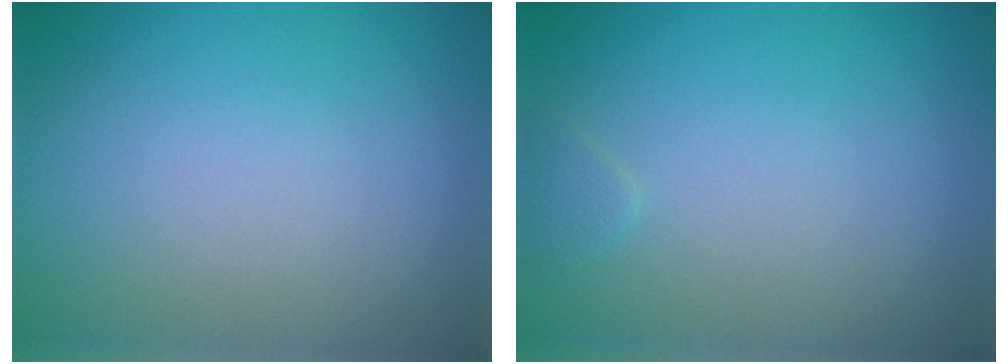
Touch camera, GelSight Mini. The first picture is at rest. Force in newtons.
{"total": 0.7, "press": 0.7, "slide": 0.0}